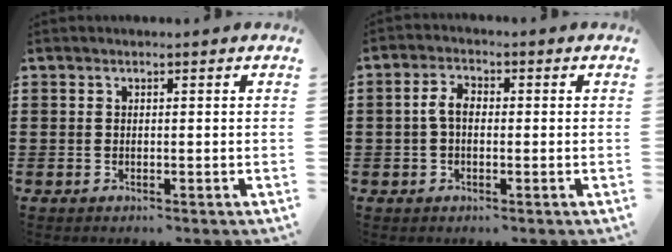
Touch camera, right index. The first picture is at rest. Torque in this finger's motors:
{"motor_torque": [0.48, -0.39, 0.25, 0.09]}